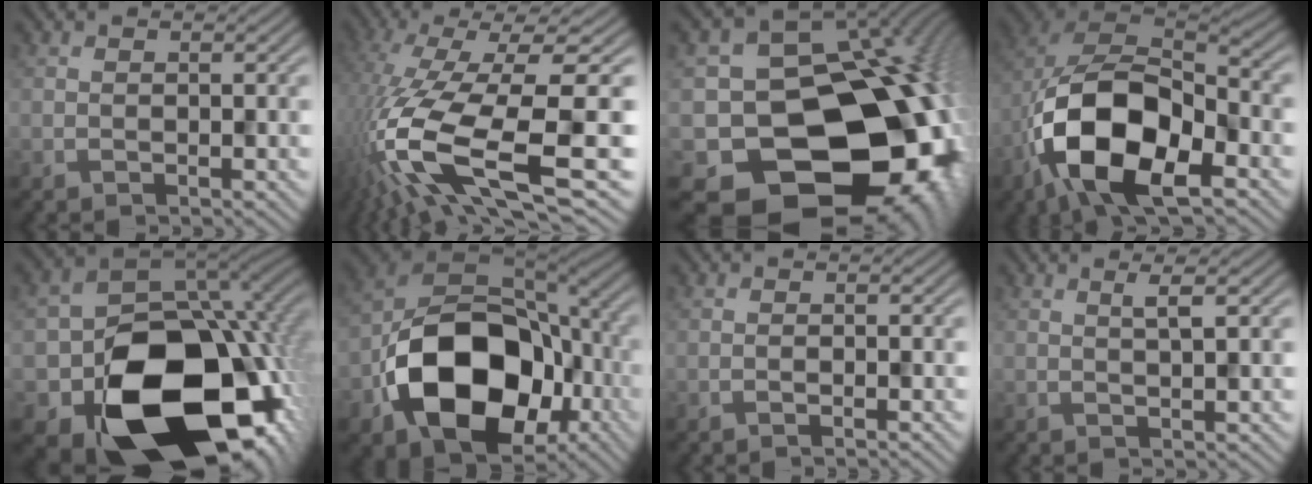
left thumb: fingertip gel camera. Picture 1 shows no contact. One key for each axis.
{"total": 17.3, "fx": -4.8, "fy": 4.6, "fz": 16.0, "tx": -0.348, "ty": -0.015, "tz": -0.072}
{"total": 20.7, "fx": -6.6, "fy": 16.0, "fz": 11.3, "tx": -0.193, "ty": -0.030, "tz": -0.078}
{"total": 15.8, "fx": -6.4, "fy": 8.3, "fz": 11.8, "tx": -0.239, "ty": -0.026, "tz": -0.124}
{"total": 21.2, "fx": -7.9, "fy": 15.0, "fz": 12.8, "tx": -0.236, "ty": -0.062, "tz": -0.105}
{"total": 18.2, "fx": -5.6, "fy": 12.7, "fz": 11.9, "tx": -0.219, "ty": -0.041, "tz": -0.097}
{"total": 0.7, "fx": -0.5, "fy": 0.0, "fz": 0.5, "tx": -0.008, "ty": 0.002, "tz": -0.010}
{"total": 1.7, "fx": 0.9, "fy": 0.0, "fz": 1.4, "tx": -0.027, "ty": 0.003, "tz": 0.014}